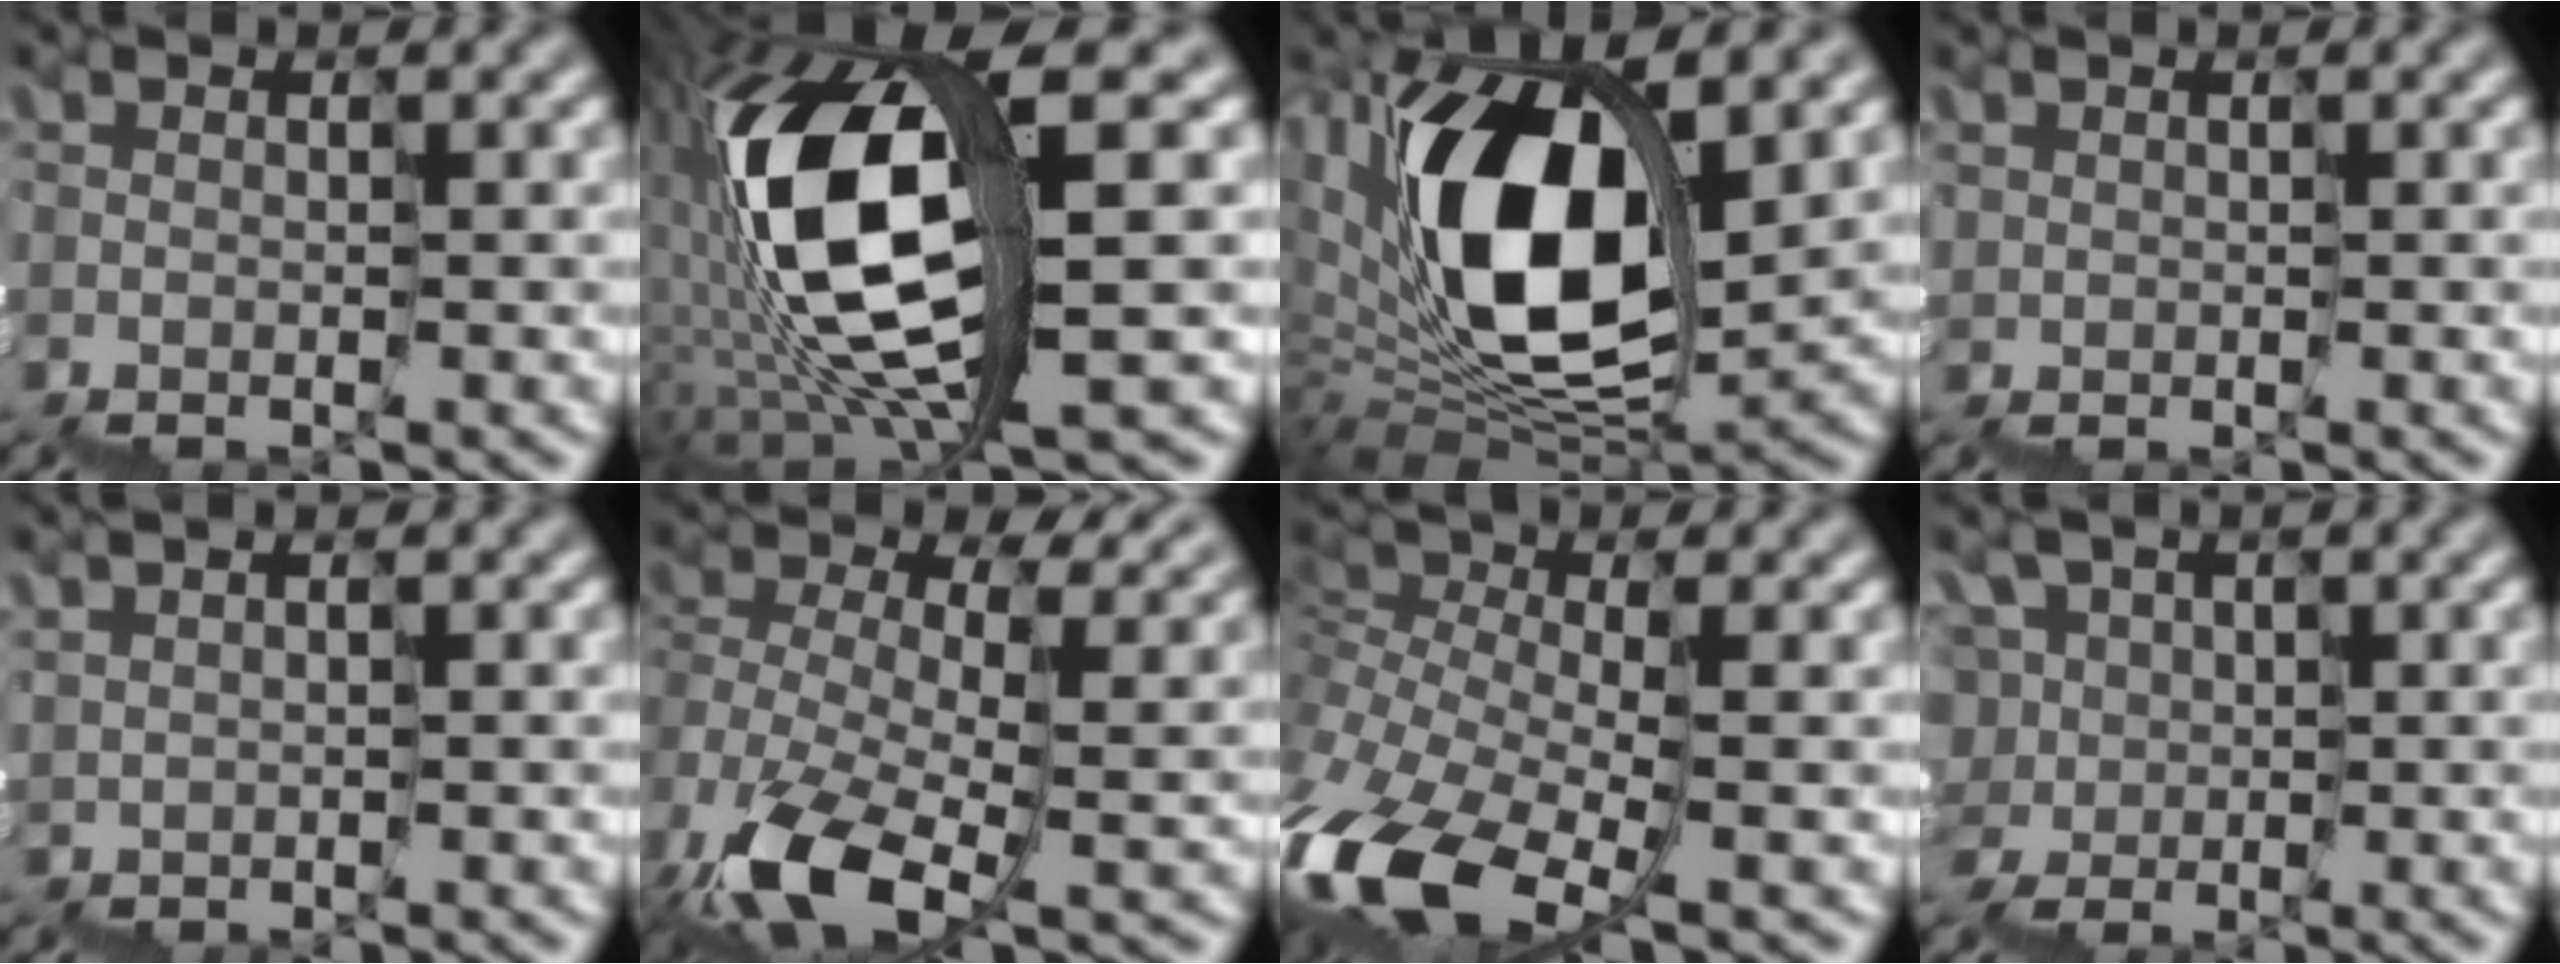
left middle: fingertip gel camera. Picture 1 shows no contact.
{"total": 12.3, "force": [1.6, 3.1, 11.8], "torque": [-0.243, 0.019, 0.030]}
{"total": 11.9, "force": [3.9, 4.7, 10.2], "torque": [-0.185, 0.012, 0.074]}
{"total": 2.4, "force": [0.0, 2.0, 1.4], "torque": [-0.025, 0.003, 0.006]}
{"total": 0.6, "force": [0.2, 0.1, 0.6], "torque": [-0.007, -0.003, 0.004]}
{"total": 10.4, "force": [1.8, 7.0, 7.5], "torque": [-0.194, -0.009, 0.050]}
{"total": 9.6, "force": [-3.5, 4.3, 7.8], "torque": [-0.195, -0.020, -0.069]}
{"total": 5.5, "force": [0.9, 5.1, 1.9], "torque": [-0.047, 0.030, -0.012]}